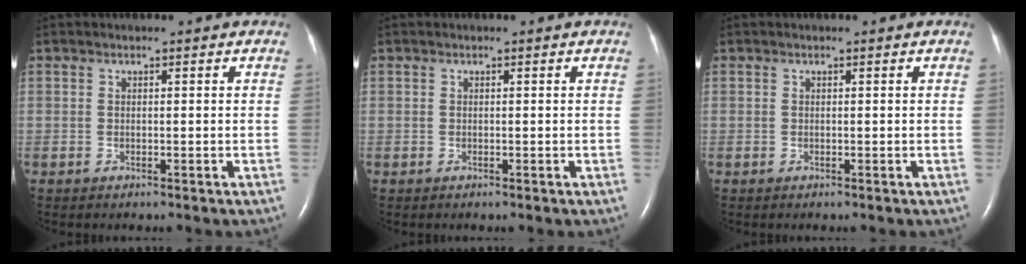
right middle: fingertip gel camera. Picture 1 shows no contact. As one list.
[{"total": 0.0}, {"total": 0.0}]